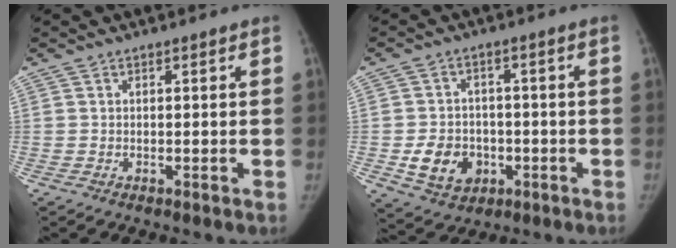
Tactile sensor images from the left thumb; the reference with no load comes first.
{"total": 8.9, "force": [-2.3, 7.3, 4.5], "torque": [-0.048, 0.009, -0.028]}